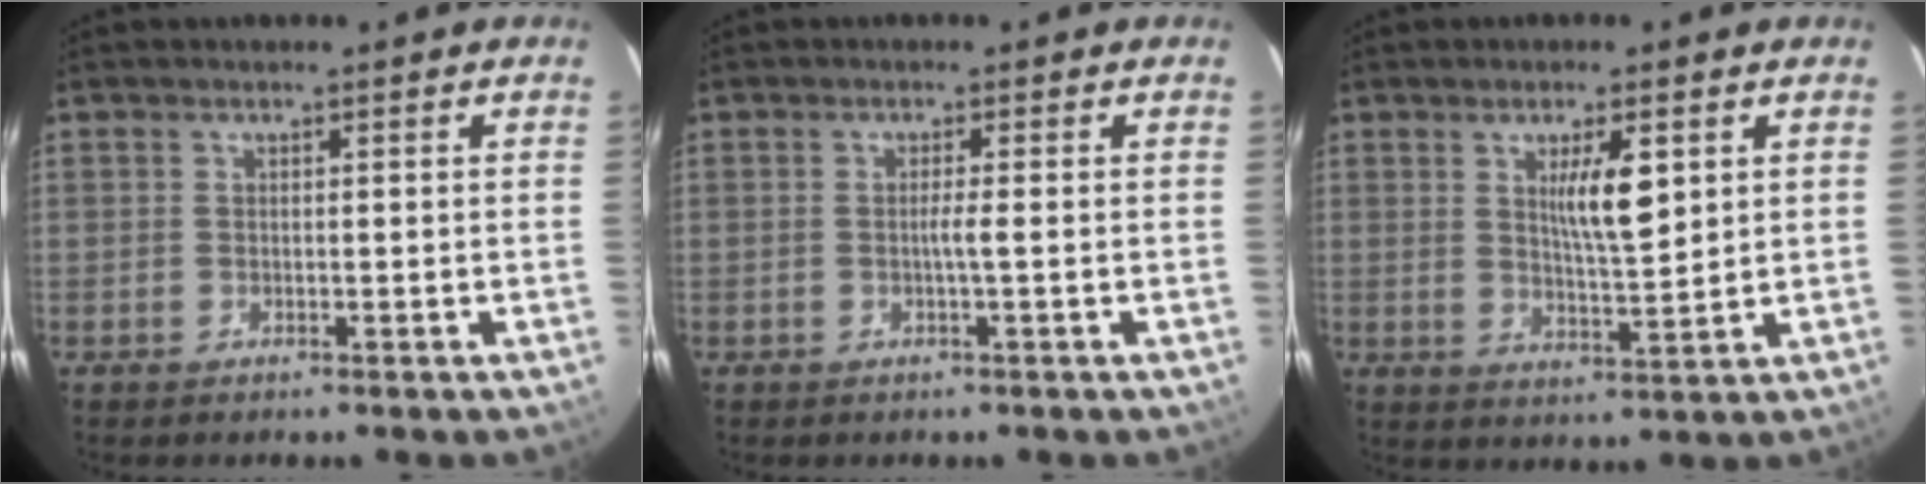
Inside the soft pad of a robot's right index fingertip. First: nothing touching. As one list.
[{"total": 1.4, "force": [-0.3, -0.3, 1.4], "torque": [-0.027, 0.000, -0.006]}, {"total": 6.5, "force": [2.2, 1.2, 6.1], "torque": [-0.103, -0.005, 0.040]}]